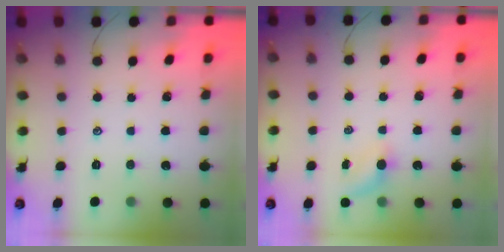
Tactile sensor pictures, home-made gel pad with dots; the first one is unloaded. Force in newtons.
{"total": 4.5, "press": 4.3, "slide": 1.3}